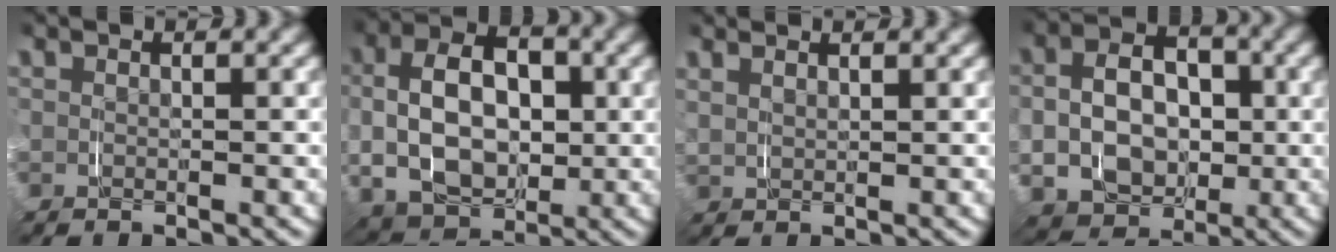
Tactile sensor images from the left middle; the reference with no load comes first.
{"total": 6.8, "force": [0.7, 5.3, 4.2], "torque": [-0.041, 0.002, 0.007]}
{"total": 1.9, "force": [1.8, -0.6, -0.1], "torque": [0.011, 0.004, 0.032]}
{"total": 6.5, "force": [-0.7, 5.9, 2.7], "torque": [-0.023, -0.024, -0.010]}